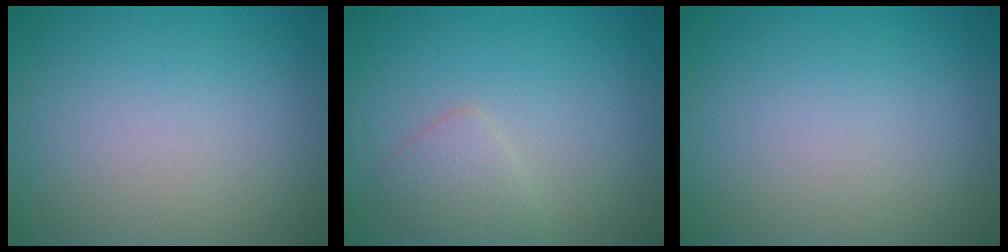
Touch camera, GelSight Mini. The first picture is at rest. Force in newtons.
{"total": 1.9, "press": 1.9, "slide": 0.2}
{"total": 0.0}